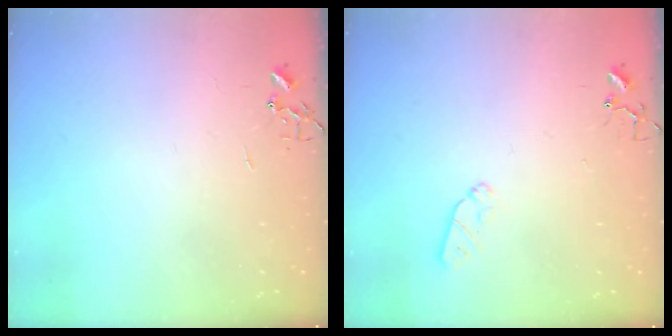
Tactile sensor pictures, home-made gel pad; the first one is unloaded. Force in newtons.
{"total": 5.2, "press": 5.1, "slide": 0.7}